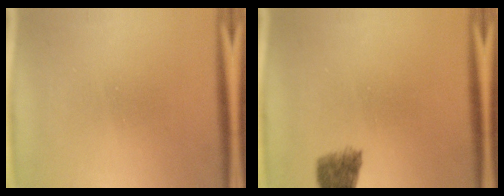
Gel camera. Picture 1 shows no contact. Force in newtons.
{"total": 4.5}